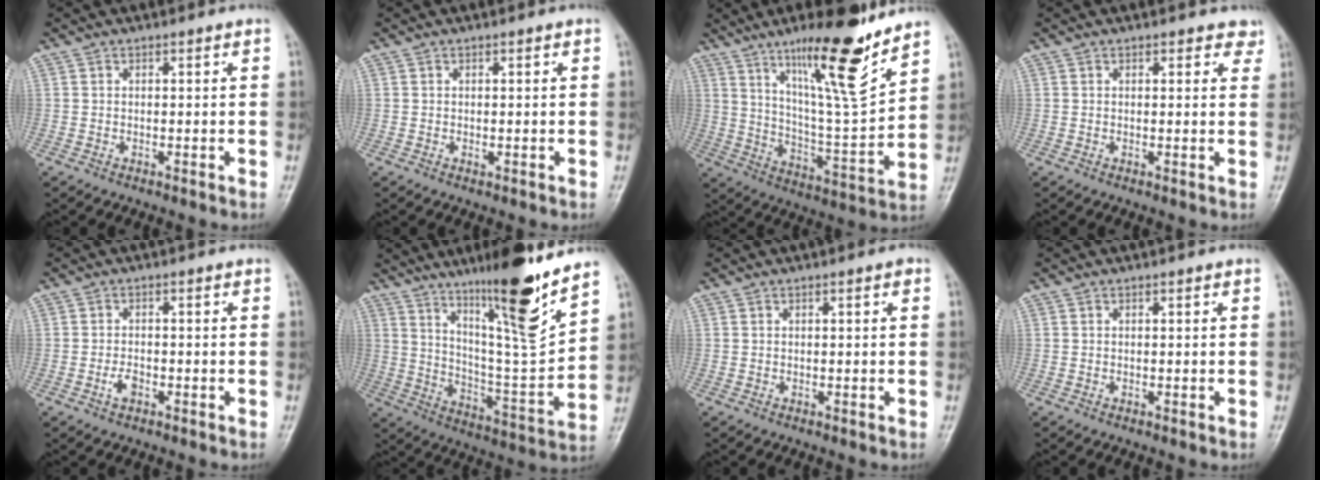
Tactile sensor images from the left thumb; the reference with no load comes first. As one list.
[{"total": 0.7, "force": [0.1, 0.4, 0.6], "torque": [-0.008, -0.001, 0.005]}, {"total": 18.5, "force": [12.4, 2.7, 13.5], "torque": [-0.199, -0.080, 0.213]}, {"total": 2.8, "force": [2.1, 1.5, 1.1], "torque": [0.017, -0.007, 0.016]}, {"total": 2.3, "force": [-1.1, 1.3, 1.6], "torque": [-0.030, 0.007, -0.022]}, {"total": 18.6, "force": [12.9, 1.5, 13.3], "torque": [-0.188, -0.089, 0.219]}, {"total": 0.8, "force": [0.2, 0.2, 0.8], "torque": [-0.012, 0.002, 0.002]}, {"total": 0.0}]